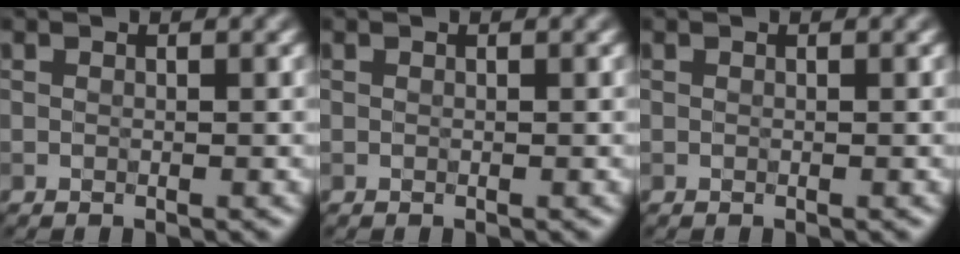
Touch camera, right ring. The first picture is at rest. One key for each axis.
{"total": 0.0}
{"total": 0.0}